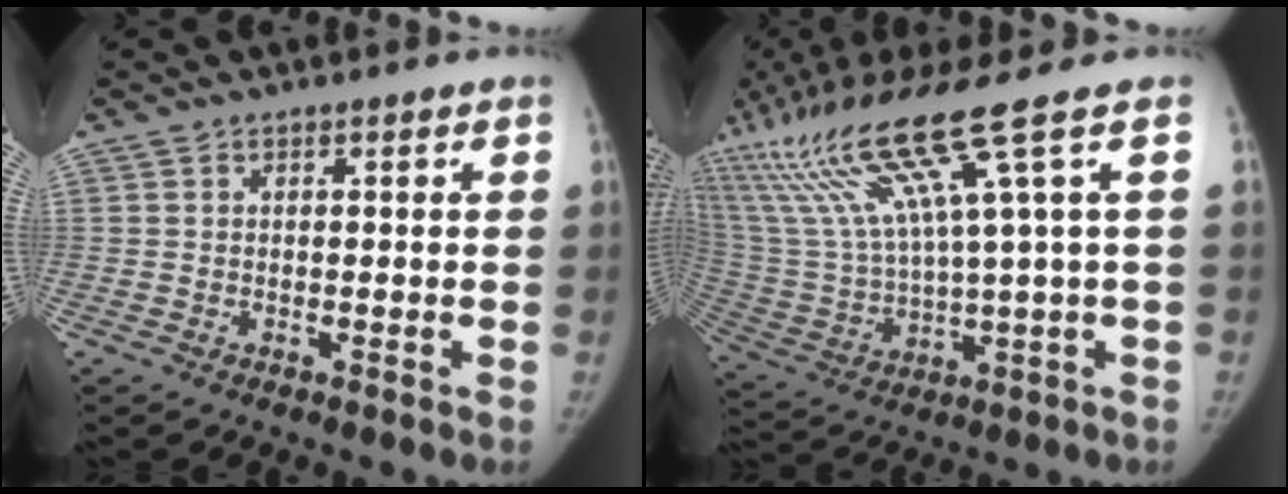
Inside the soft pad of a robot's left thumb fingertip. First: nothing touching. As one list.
[{"total": 19.4, "force": [9.9, 0.5, 16.7], "torque": [-0.336, -0.024, 0.190]}]